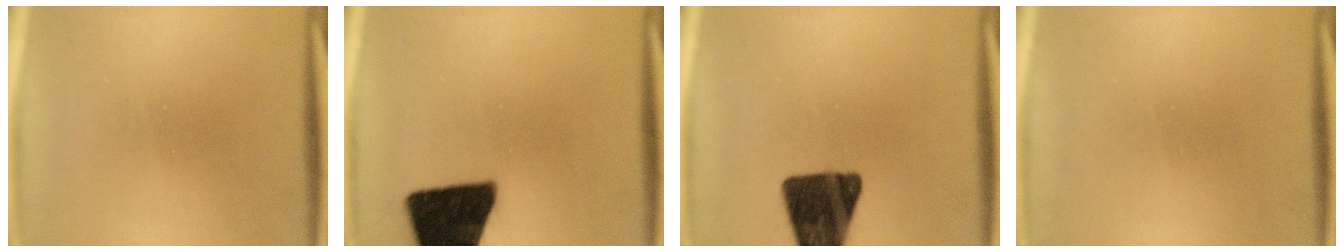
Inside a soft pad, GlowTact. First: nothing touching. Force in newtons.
{"total": 19.6}
{"total": 14.3}
{"total": 1.6}